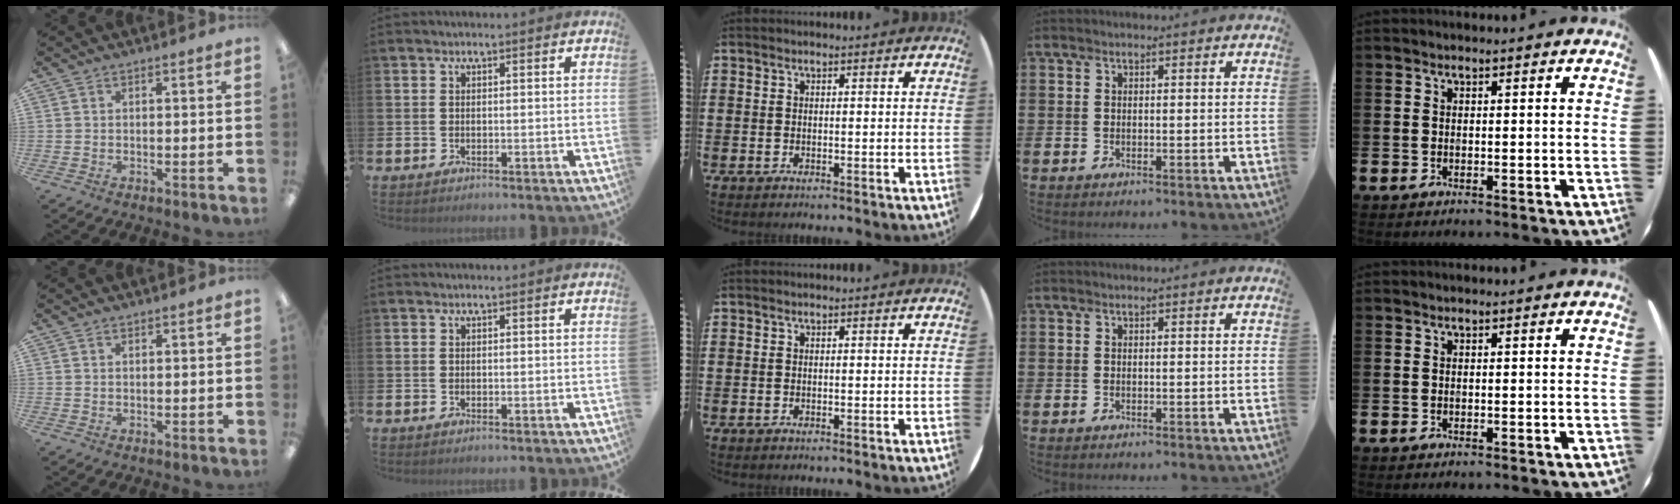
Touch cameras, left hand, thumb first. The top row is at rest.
{"thumb": {"total": 0.6, "force": [0.5, 0.3, 0.3], "torque": [-0.007, 0.002, 0.008]}}